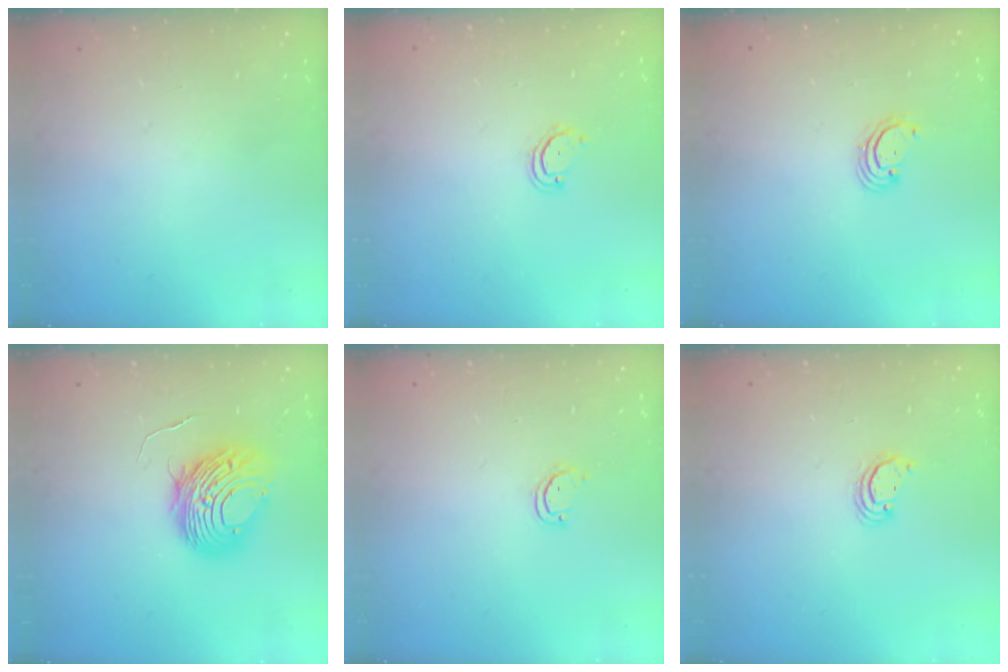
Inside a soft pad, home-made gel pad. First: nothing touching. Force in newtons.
{"total": 3.3, "press": 3.3, "slide": 0.3}
{"total": 2.5, "press": 2.5, "slide": 0.3}
{"total": 10.3, "press": 10.3, "slide": 1.0}
{"total": 2.7, "press": 2.6, "slide": 0.3}
{"total": 2.7, "press": 2.7, "slide": 0.2}